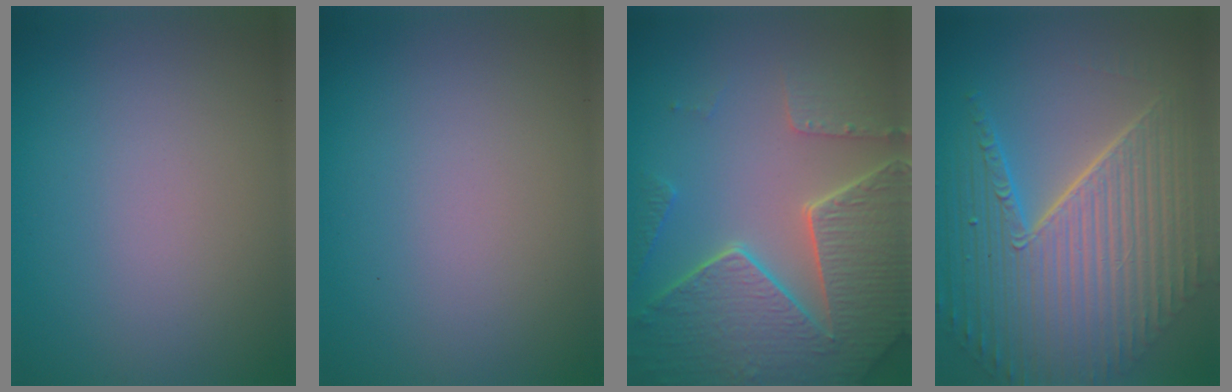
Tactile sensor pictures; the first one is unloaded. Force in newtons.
{"total": 0.0}
{"total": 8.4, "press": 6.0, "slide": 5.9}
{"total": 11.1, "press": 7.2, "slide": 8.4}